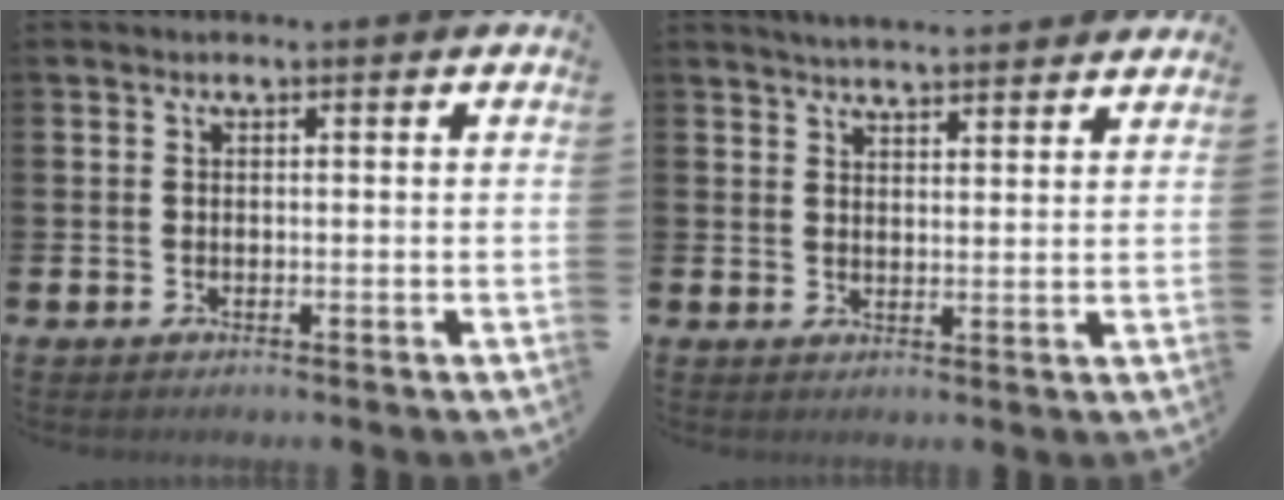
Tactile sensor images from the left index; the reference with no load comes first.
{"total": 4.0, "force": [4.0, -0.1, 0.2], "torque": [-0.010, -0.024, 0.071]}